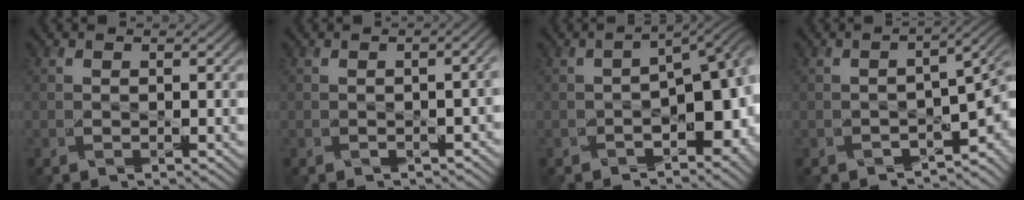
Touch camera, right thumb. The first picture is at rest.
{"total": 2.4, "force": [-0.8, 0.8, 2.1], "torque": [-0.029, -0.002, -0.006]}
{"total": 10.5, "force": [-2.9, 5.2, 8.7], "torque": [-0.109, -0.018, -0.036]}
{"total": 6.3, "force": [-3.2, 2.8, 4.6], "torque": [-0.060, -0.027, -0.043]}